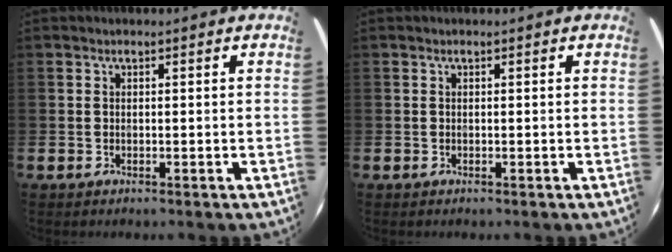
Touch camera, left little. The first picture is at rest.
{"total": 0.0}